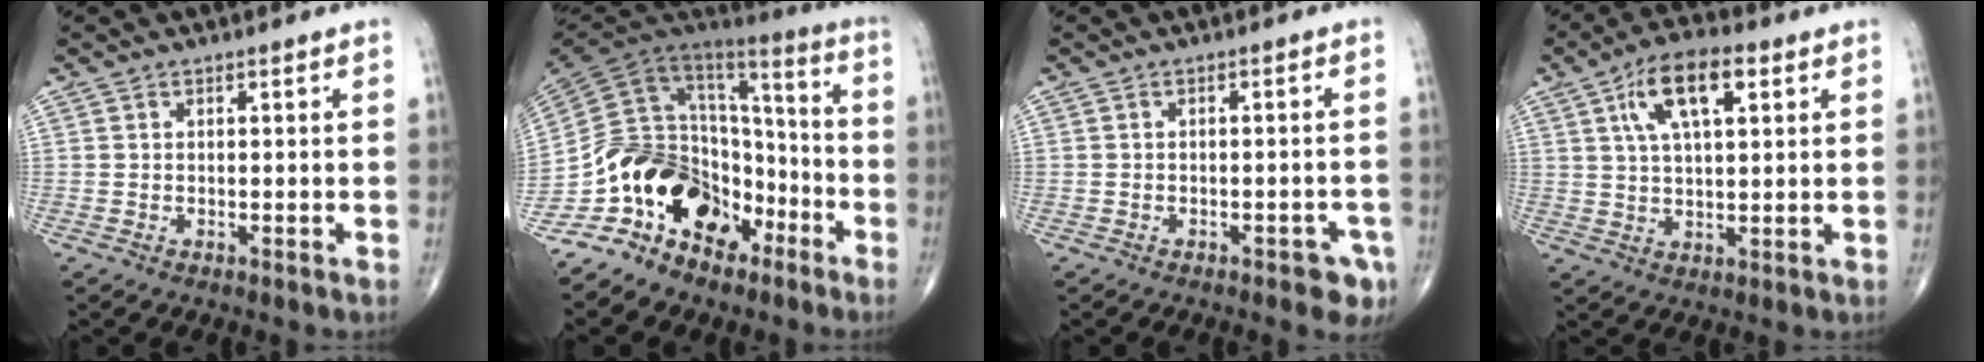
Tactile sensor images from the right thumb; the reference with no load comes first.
{"total": 20.9, "force": [-11.8, 13.2, 11.1], "torque": [-0.163, 0.106, -0.214]}
{"total": 4.6, "force": [-2.6, 2.0, 3.2], "torque": [-0.025, 0.012, -0.031]}
{"total": 11.1, "force": [4.3, 4.7, 9.1], "torque": [-0.157, 0.004, 0.074]}